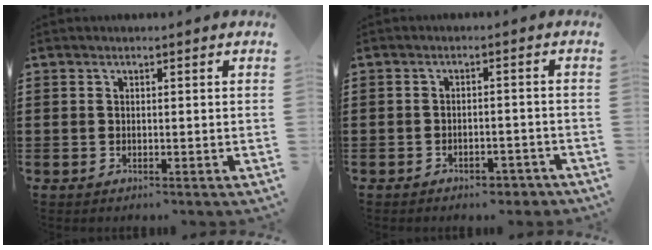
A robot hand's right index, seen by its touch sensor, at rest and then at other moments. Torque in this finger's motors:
{"motor_torque": [0.07, 0.22, 0.03, -0.01]}